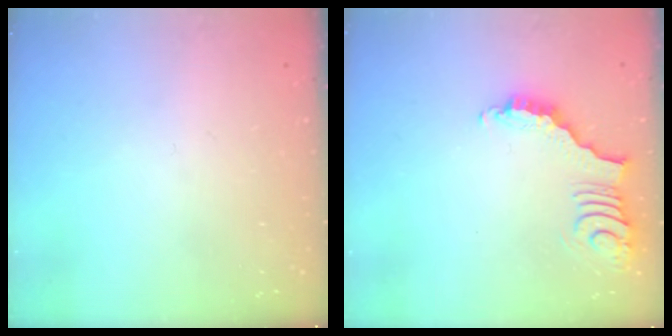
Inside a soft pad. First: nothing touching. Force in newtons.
{"total": 4.0, "press": 3.9, "slide": 0.7}